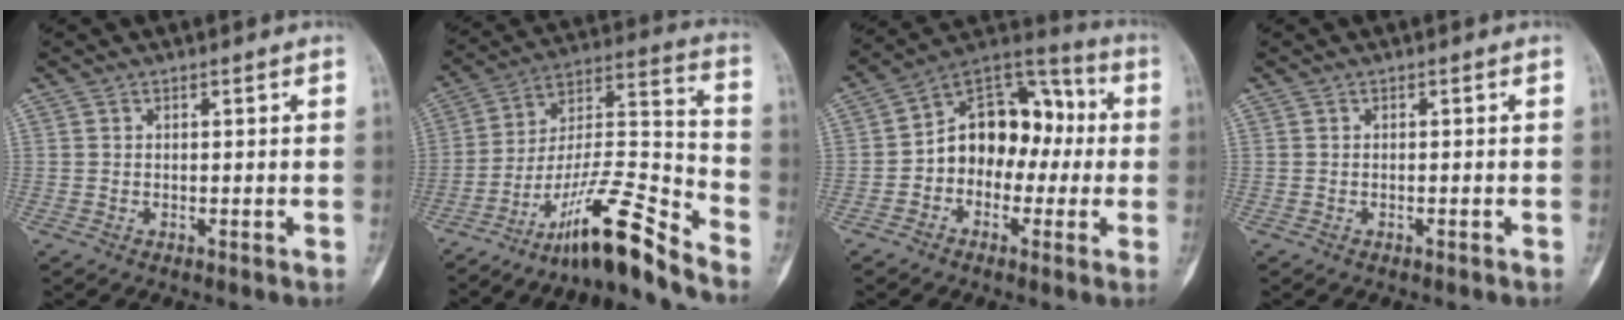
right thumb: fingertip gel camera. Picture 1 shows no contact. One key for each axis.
{"total": 16.7, "fx": -12.8, "fy": 2.1, "fz": 10.6, "tx": -0.186, "ty": 0.111, "tz": -0.222}
{"total": 14.7, "fx": -1.0, "fy": 10.8, "fz": 10.0, "tx": -0.102, "ty": 0.051, "tz": -0.031}
{"total": 0.0}